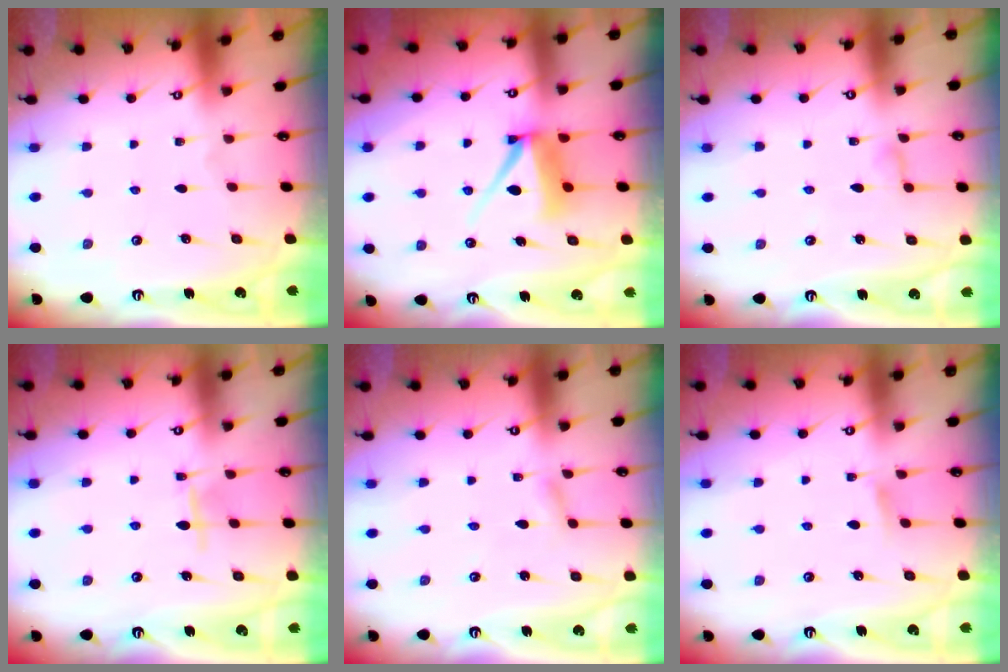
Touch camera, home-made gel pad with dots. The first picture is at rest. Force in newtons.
{"total": 7.8, "press": 7.8, "slide": 0.9}
{"total": 4.4, "press": 4.4, "slide": 0.5}
{"total": 5.8, "press": 5.8, "slide": 0.8}
{"total": 1.7, "press": 1.7, "slide": 0.2}
{"total": 4.6, "press": 4.5, "slide": 0.5}